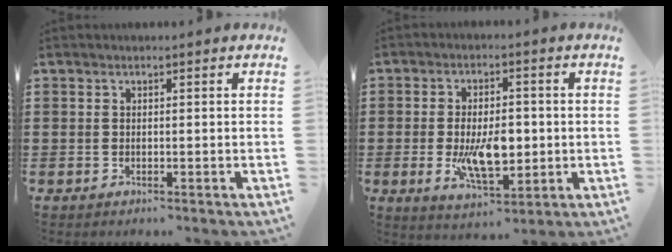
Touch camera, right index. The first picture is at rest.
{"total": 8.7, "force": [-1.0, 4.2, 7.6], "torque": [-0.132, -0.010, -0.024]}